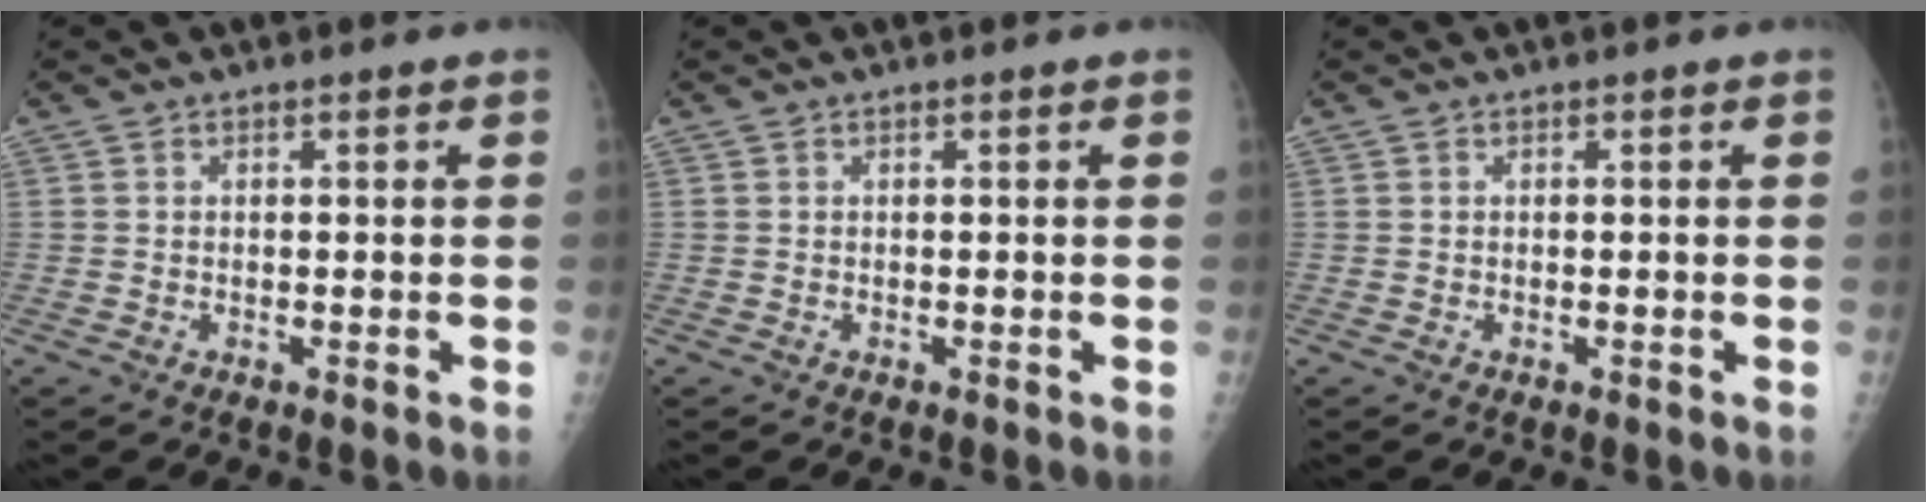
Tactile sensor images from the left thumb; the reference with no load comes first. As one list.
[{"total": 0.0}, {"total": 0.0}]